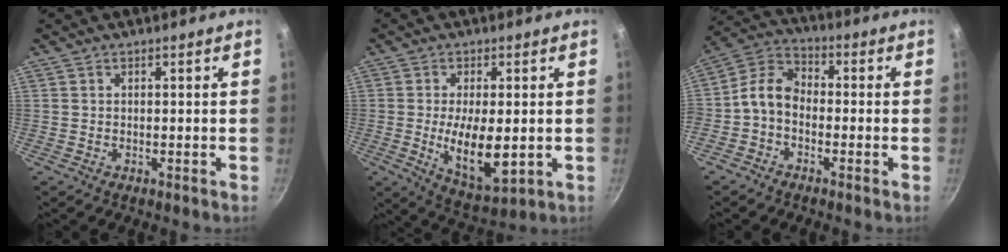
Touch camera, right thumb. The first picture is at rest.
{"total": 11.3, "force": [-1.0, 4.9, 10.1], "torque": [-0.169, -0.015, -0.007]}
{"total": 7.4, "force": [-2.0, 5.1, 5.0], "torque": [-0.094, 0.040, -0.058]}